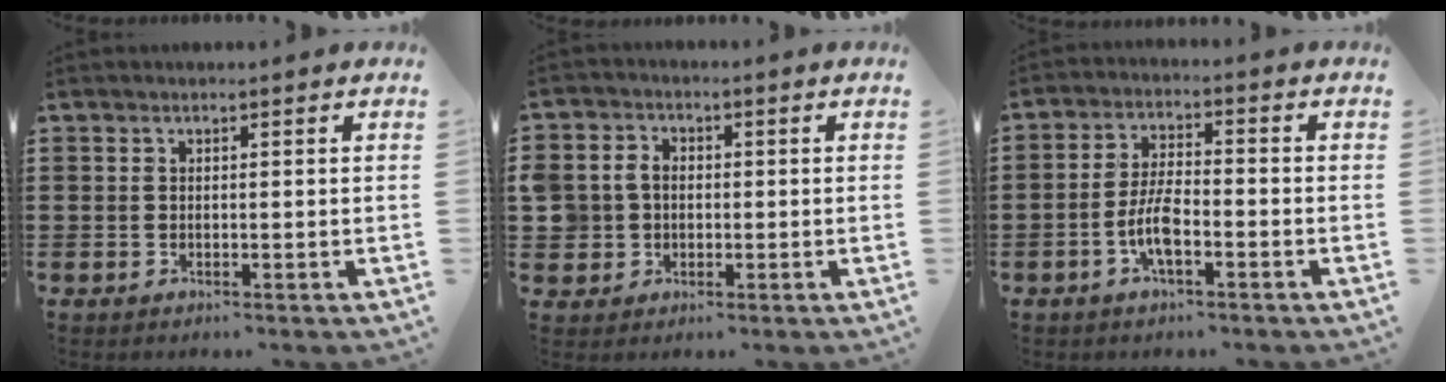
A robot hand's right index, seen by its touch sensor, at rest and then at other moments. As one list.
[{"total": 4.1, "force": [-0.2, 4.0, 1.1], "torque": [-0.051, 0.010, -0.010]}, {"total": 6.0, "force": [-2.3, 1.9, 5.2], "torque": [-0.121, -0.003, -0.051]}]